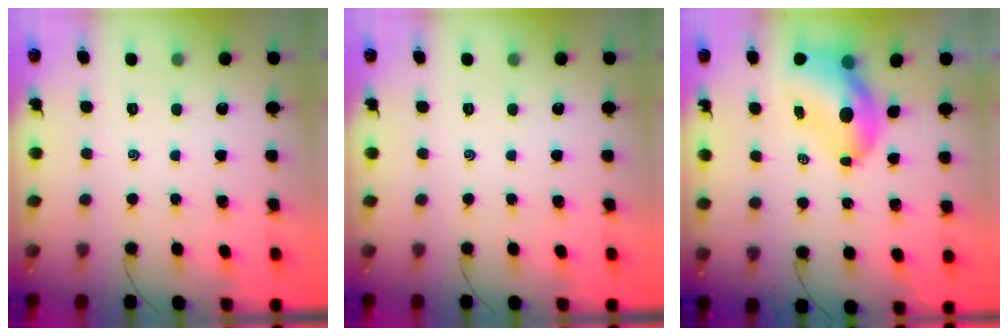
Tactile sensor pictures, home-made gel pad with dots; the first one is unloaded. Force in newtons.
{"total": 0.0}
{"total": 8.3, "press": 8.0, "slide": 2.2}